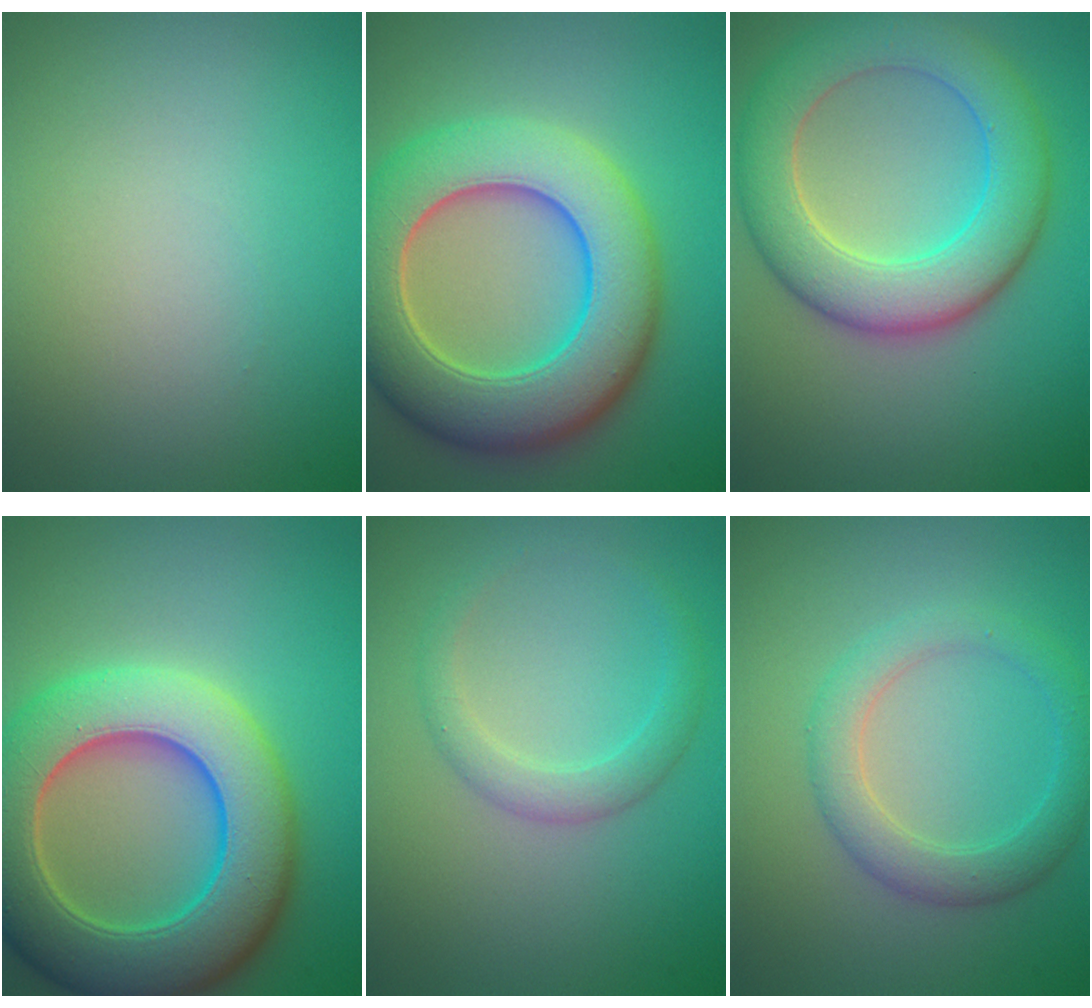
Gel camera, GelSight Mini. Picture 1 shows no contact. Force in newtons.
{"total": 11.2, "press": 11.1, "slide": 0.9}
{"total": 7.9, "press": 7.9, "slide": 0.4}
{"total": 11.7, "press": 11.7, "slide": 0.5}
{"total": 2.3, "press": 2.3, "slide": 0.1}
{"total": 3.5, "press": 3.5, "slide": 0.1}